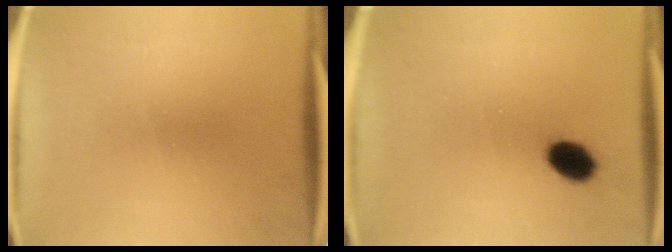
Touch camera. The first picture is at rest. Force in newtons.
{"total": 5.7}